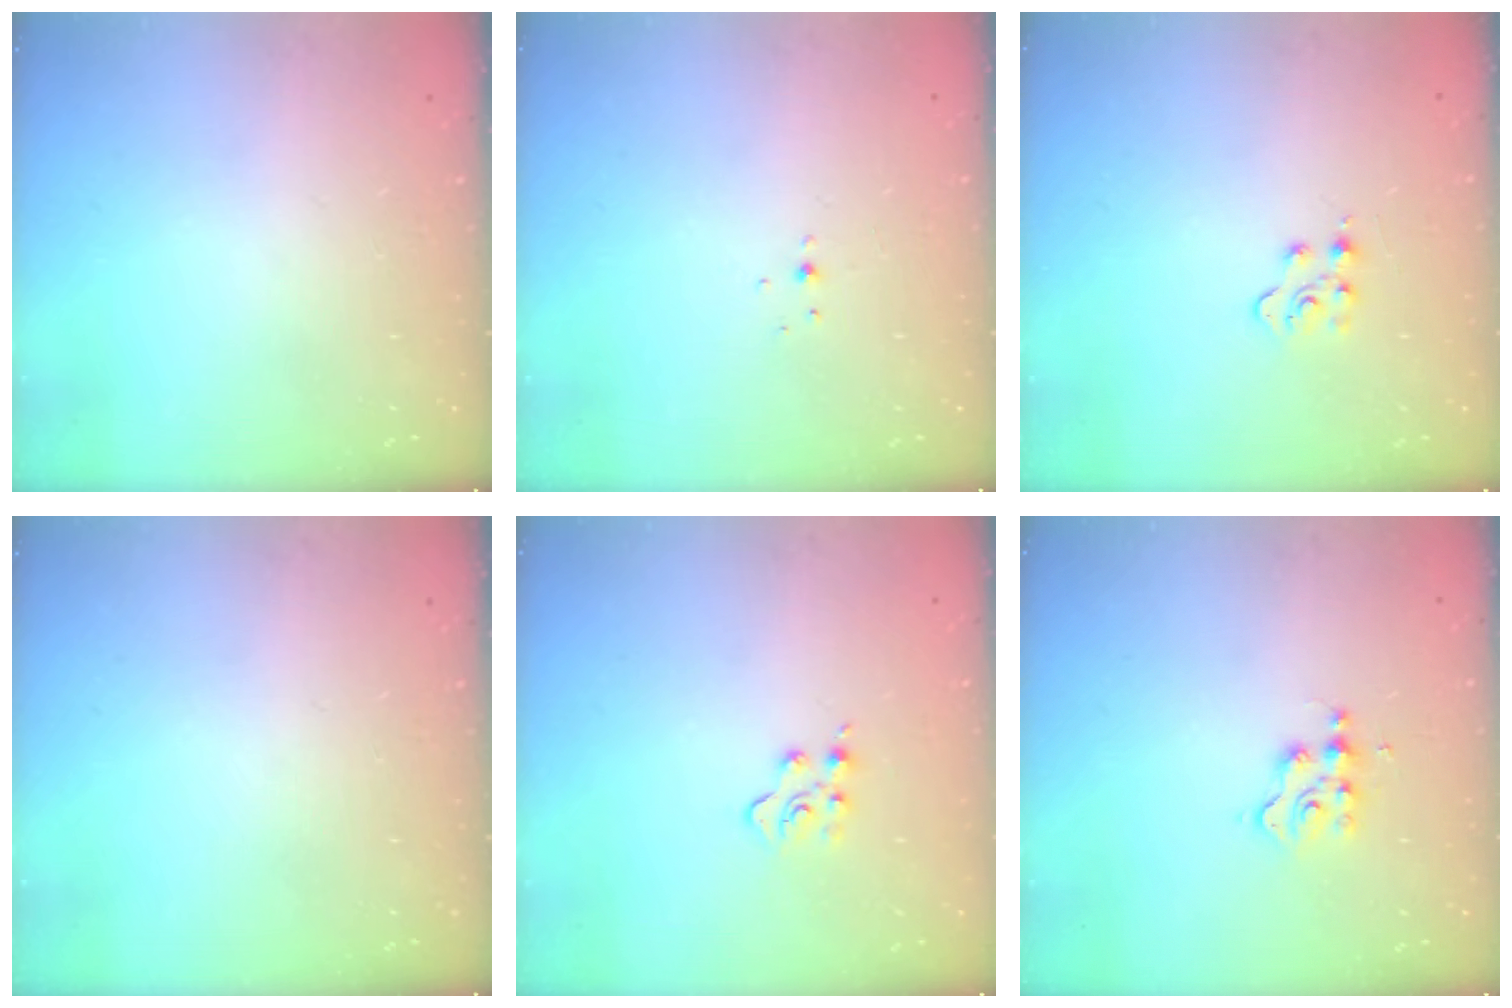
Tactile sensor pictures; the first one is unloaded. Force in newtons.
{"total": 3.2, "press": 3.1, "slide": 0.9}
{"total": 4.0, "press": 4.0, "slide": 0.4}
{"total": 0.0}
{"total": 4.0, "press": 4.0, "slide": 0.4}
{"total": 3.0, "press": 3.0, "slide": 0.3}